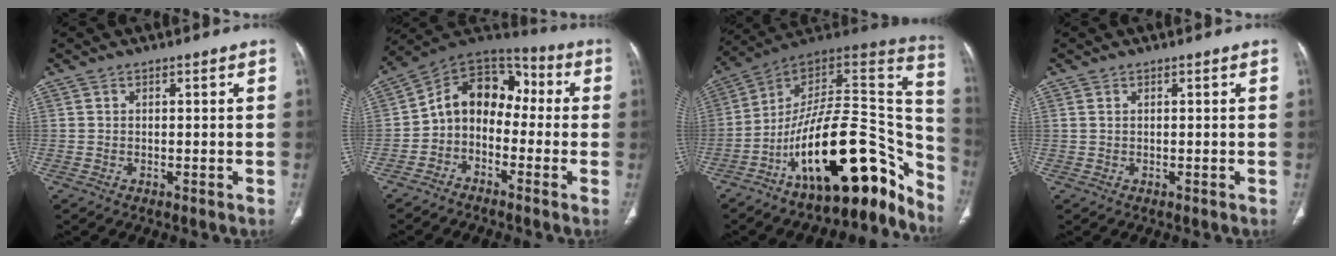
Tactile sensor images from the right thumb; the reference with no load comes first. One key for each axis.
{"total": 11.8, "fx": -2.1, "fy": 8.9, "fz": 7.5, "tx": -0.092, "ty": 0.071, "tz": -0.056}
{"total": 26.3, "fx": -15.4, "fy": 10.5, "fz": 18.5, "tx": -0.178, "ty": 0.129, "tz": -0.242}
{"total": 0.7, "fx": 0.2, "fy": 0.4, "fz": 0.5, "tx": -0.013, "ty": 0.006, "tz": 0.006}